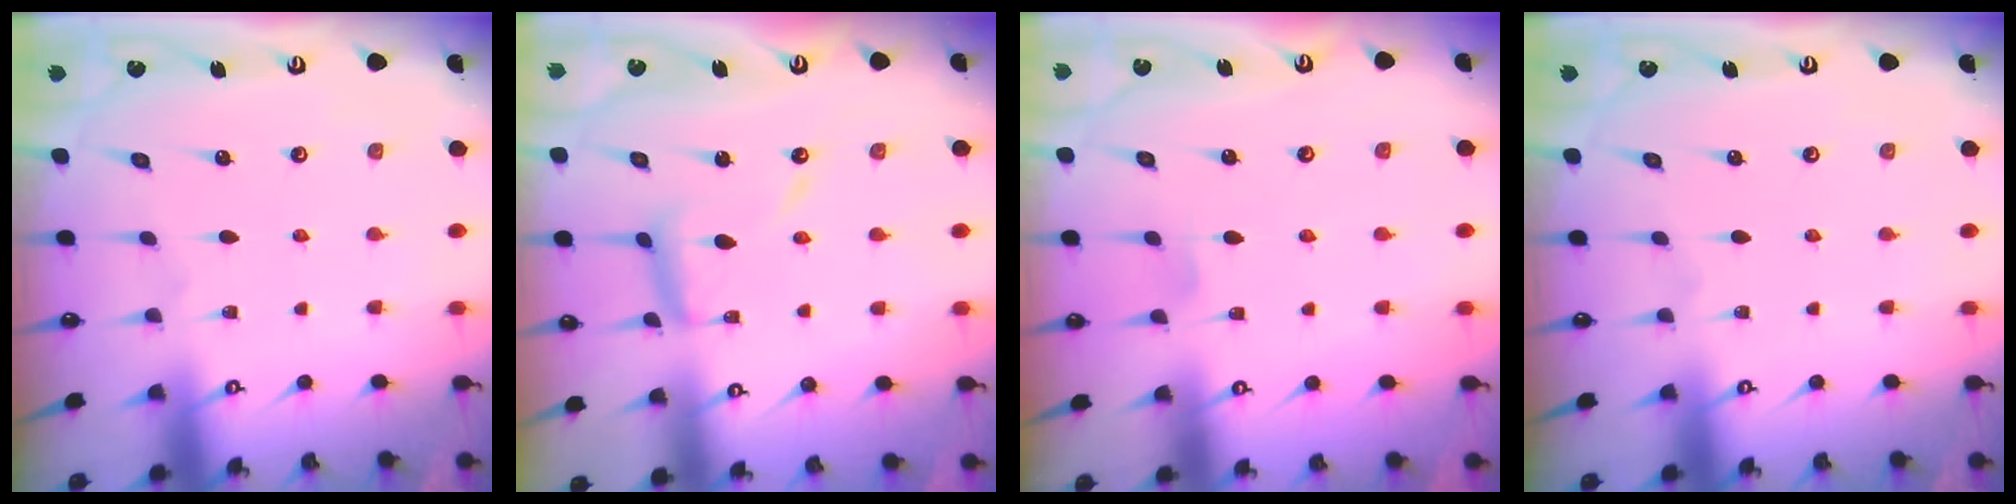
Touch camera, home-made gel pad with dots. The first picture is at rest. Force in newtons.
{"total": 10.5, "press": 10.5, "slide": 1.0}
{"total": 3.1, "press": 3.1, "slide": 0.4}
{"total": 0.0}